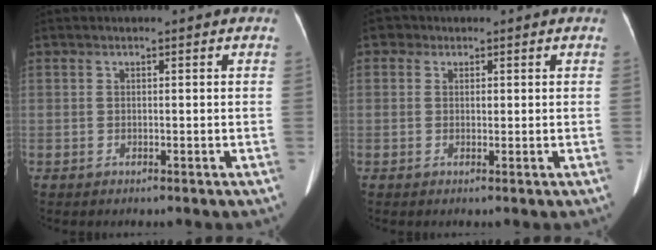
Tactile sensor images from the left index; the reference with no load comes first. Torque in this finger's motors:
{"motor_torque": [0.07, 0.01, 0.01, 0.02]}